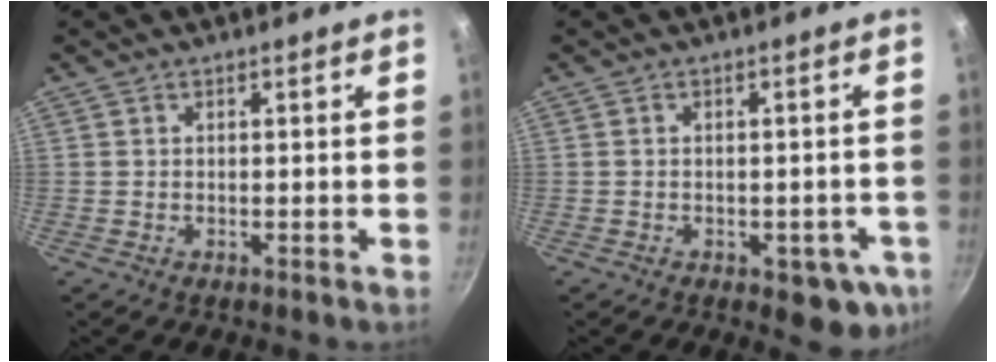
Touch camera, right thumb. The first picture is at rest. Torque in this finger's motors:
{"motor_torque": [-0.18, 0.08, -0.18, 0.10, 0.07]}